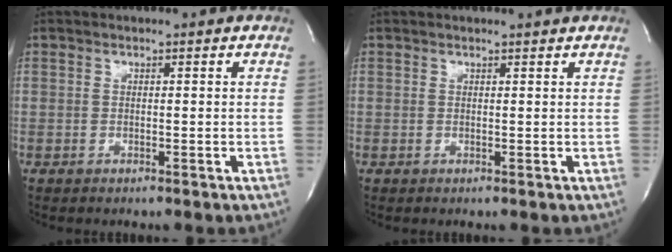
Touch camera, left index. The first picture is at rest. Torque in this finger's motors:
{"motor_torque": [0.39, -0.32, 0.03, 0.00]}